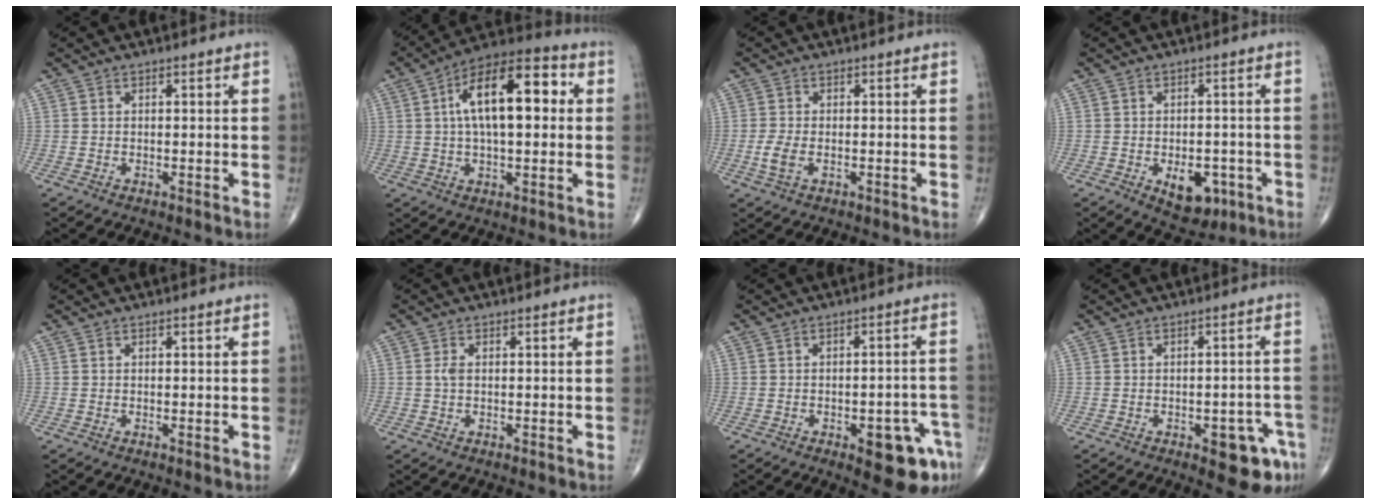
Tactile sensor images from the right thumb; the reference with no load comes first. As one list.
[{"total": 17.1, "force": [2.9, 7.7, 14.9], "torque": [-0.230, 0.030, 0.038]}, {"total": 3.3, "force": [-0.8, 1.7, 2.7], "torque": [-0.065, -0.003, -0.018]}, {"total": 7.8, "force": [-3.0, 4.7, 5.5], "torque": [-0.051, 0.009, -0.031]}, {"total": 0.0}, {"total": 1.3, "force": [0.1, 0.7, 1.1], "torque": [-0.023, 0.000, 0.001]}, {"total": 10.2, "force": [-4.9, 3.7, 8.1], "torque": [-0.072, 0.029, -0.053]}, {"total": 8.1, "force": [-3.9, 3.2, 6.4], "torque": [-0.054, 0.022, -0.041]}]